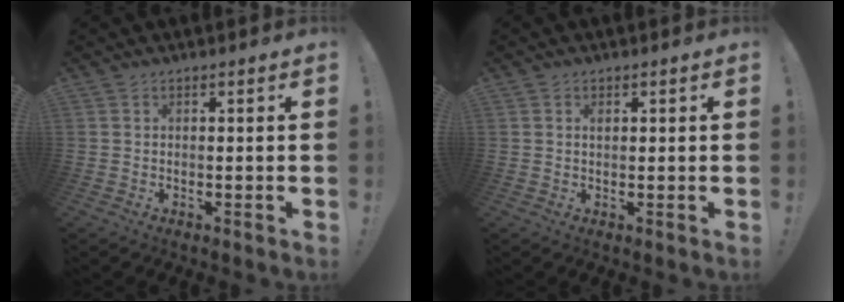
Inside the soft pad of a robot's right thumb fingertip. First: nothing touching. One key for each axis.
{"total": 0.7, "fx": 0.2, "fy": 0.5, "fz": 0.4, "tx": 0.005, "ty": -0.003, "tz": 0.002}